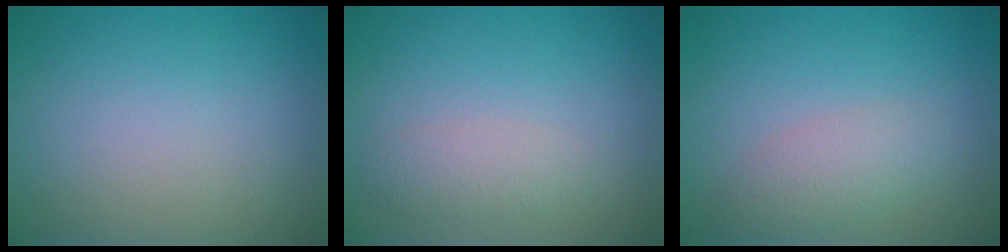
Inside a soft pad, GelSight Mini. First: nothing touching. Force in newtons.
{"total": 1.8, "press": 1.8, "slide": 0.0}
{"total": 2.5, "press": 2.5, "slide": 0.1}